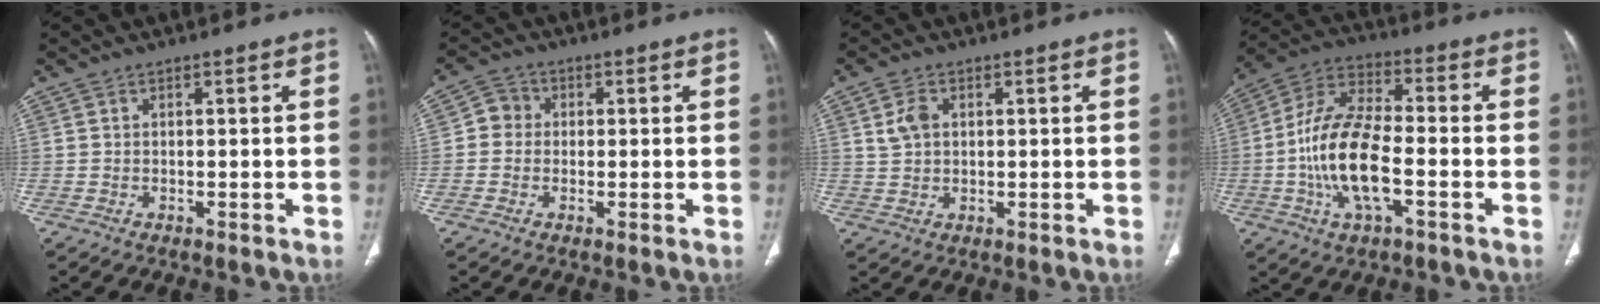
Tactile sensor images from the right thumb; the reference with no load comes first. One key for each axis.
{"total": 3.7, "fx": 0.0, "fy": 3.5, "fz": 1.3, "tx": -0.005, "ty": 0.009, "tz": -0.011}
{"total": 3.9, "fx": 1.1, "fy": 2.8, "fz": 2.5, "tx": -0.046, "ty": 0.004, "tz": 0.026}
{"total": 15.6, "fx": -3.6, "fy": 6.6, "fz": 13.7, "tx": -0.271, "ty": 0.028, "tz": -0.070}